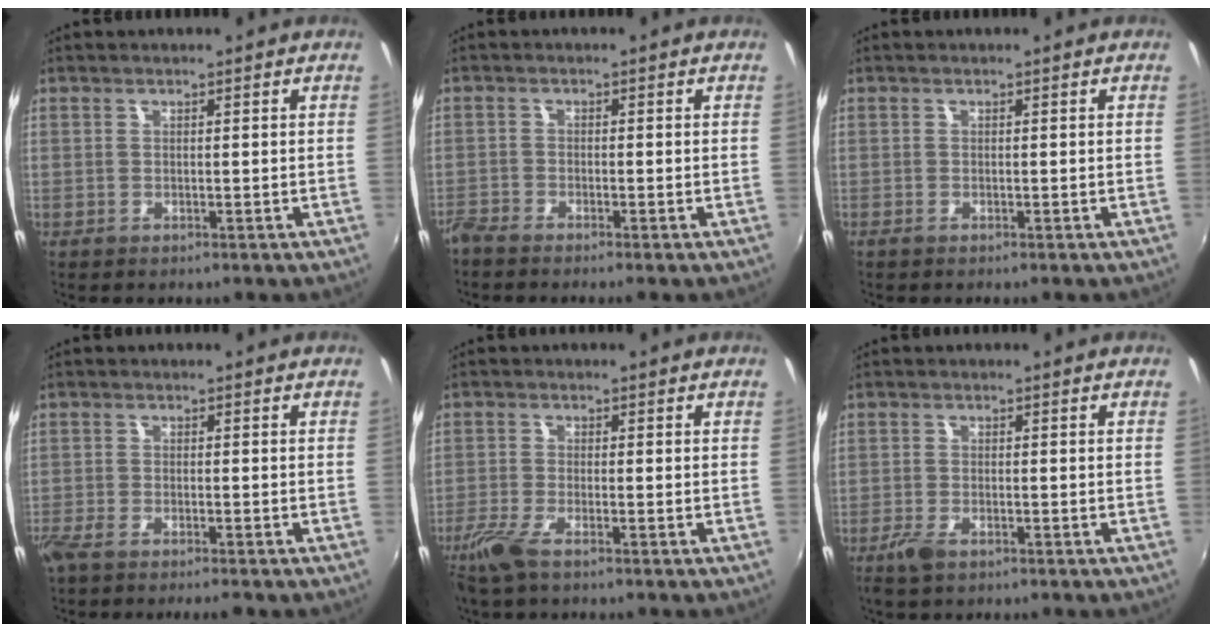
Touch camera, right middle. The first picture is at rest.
{"total": 3.3, "force": [-3.1, 0.4, 1.2], "torque": [-0.041, -0.014, -0.065]}
{"total": 0.6, "force": [-0.5, 0.0, 0.4], "torque": [-0.007, -0.003, -0.011]}
{"total": 5.7, "force": [-4.7, 1.0, 3.1], "torque": [-0.080, -0.023, -0.088]}
{"total": 5.5, "force": [-4.0, 1.0, 3.8], "torque": [-0.099, -0.014, -0.082]}
{"total": 3.4, "force": [-2.4, 1.2, 2.1], "torque": [-0.055, -0.007, -0.048]}